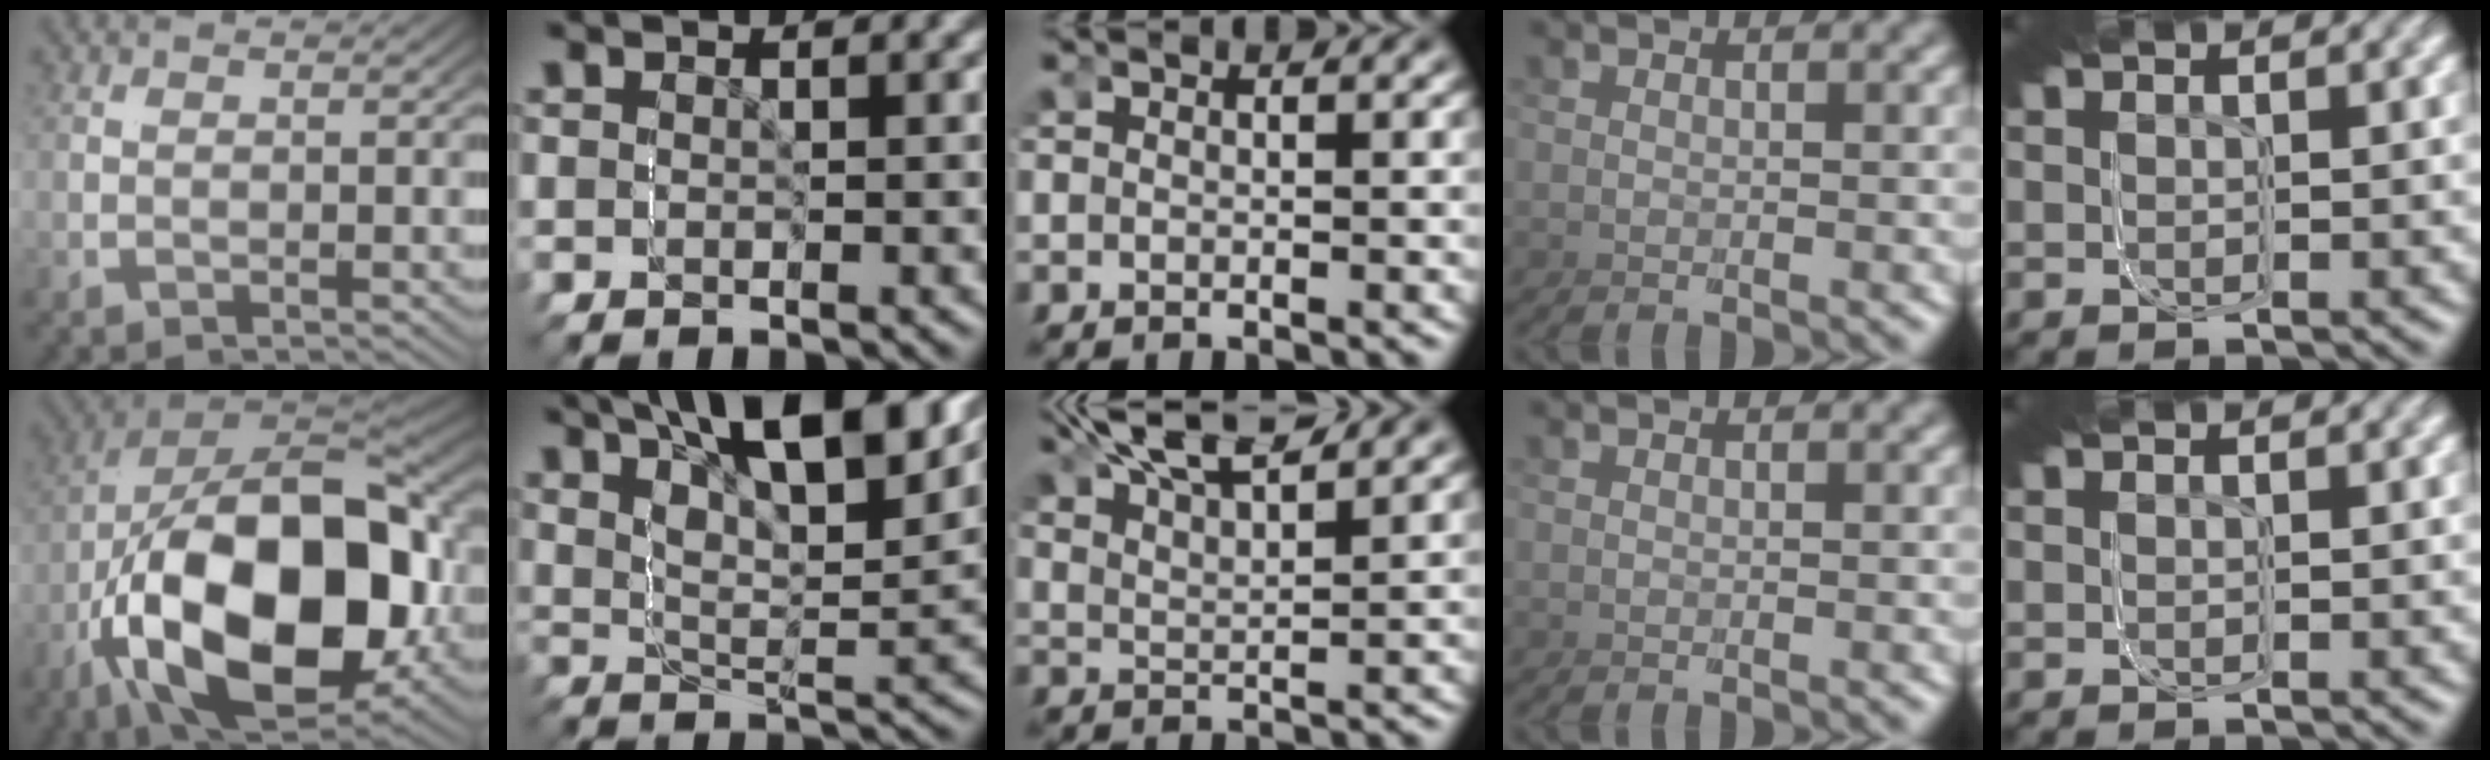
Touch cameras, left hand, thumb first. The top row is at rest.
{"thumb": {"total": 23.4, "force": [-3.2, 12.7, 19.4], "torque": [-0.380, -0.036, -0.031]}, "index": {"total": 10.5, "force": [8.3, 3.0, 5.7], "torque": [-0.113, 0.054, 0.101]}, "middle": {"total": 6.8, "force": [5.3, 2.7, 3.5], "torque": [-0.083, 0.006, 0.084]}}